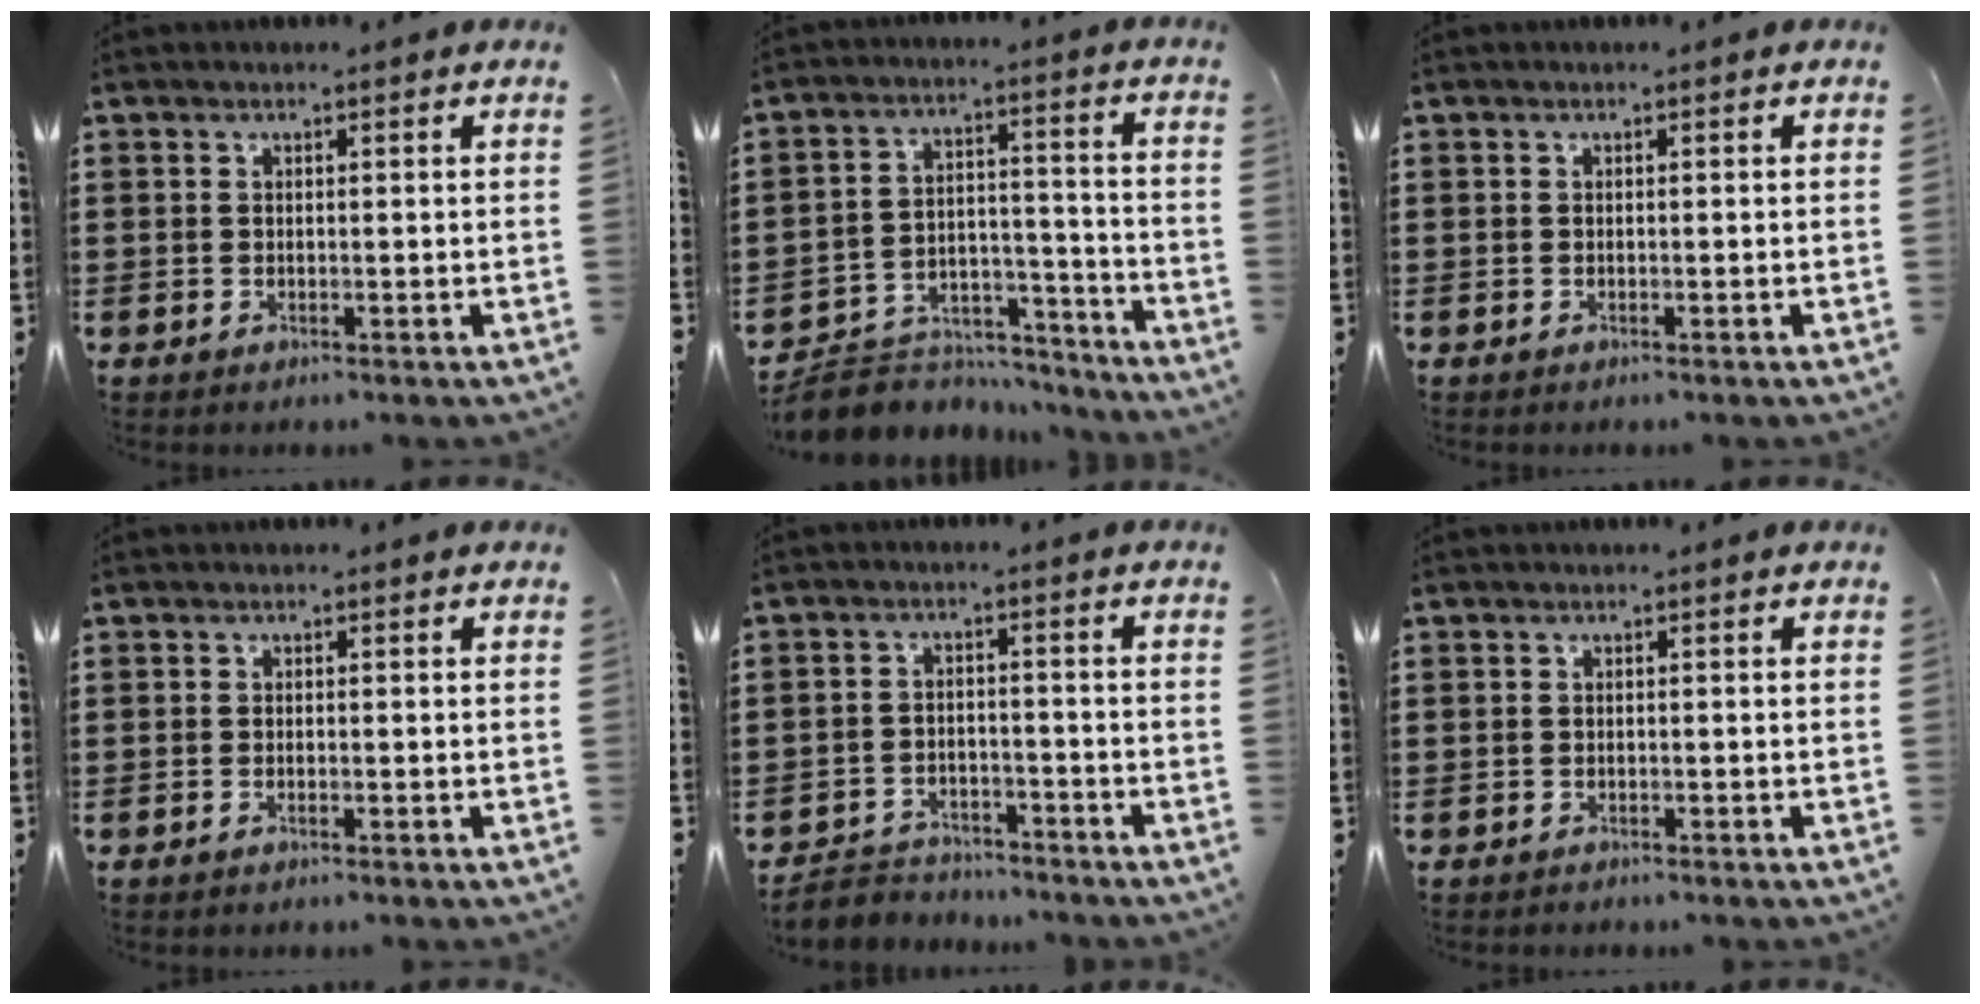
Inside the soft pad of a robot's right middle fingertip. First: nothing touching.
{"total": 7.0, "force": [-6.5, 2.3, 1.1], "torque": [-0.025, 0.019, -0.127]}
{"total": 0.0}
{"total": 0.6, "force": [-0.4, 0.1, 0.4], "torque": [-0.009, -0.003, -0.007]}
{"total": 3.6, "force": [-3.5, 0.9, -0.2], "torque": [-0.004, 0.000, -0.075]}
{"total": 0.7, "force": [-0.6, 0.4, -0.1], "torque": [0.001, 0.003, -0.014]}